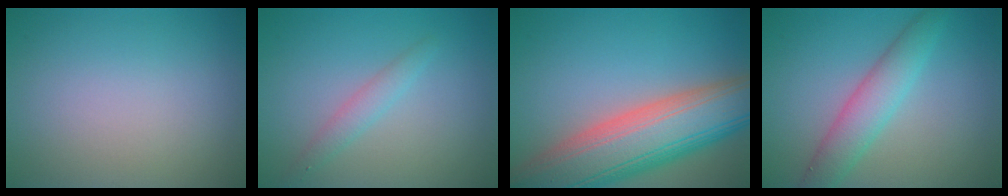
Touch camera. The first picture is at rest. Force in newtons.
{"total": 1.7, "press": 1.7, "slide": 0.0}
{"total": 12.1, "press": 12.1, "slide": 0.7}
{"total": 4.1, "press": 4.1, "slide": 0.1}